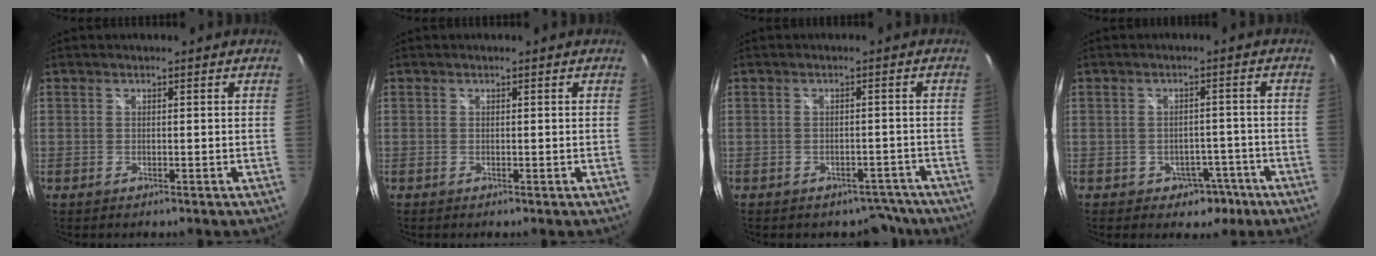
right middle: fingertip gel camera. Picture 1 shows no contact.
{"total": 0.0}
{"total": 3.8, "force": [-3.2, 2.1, 0.4], "torque": [0.006, 0.023, -0.029]}
{"total": 3.7, "force": [-2.3, 2.7, 1.0], "torque": [-0.022, 0.014, -0.018]}